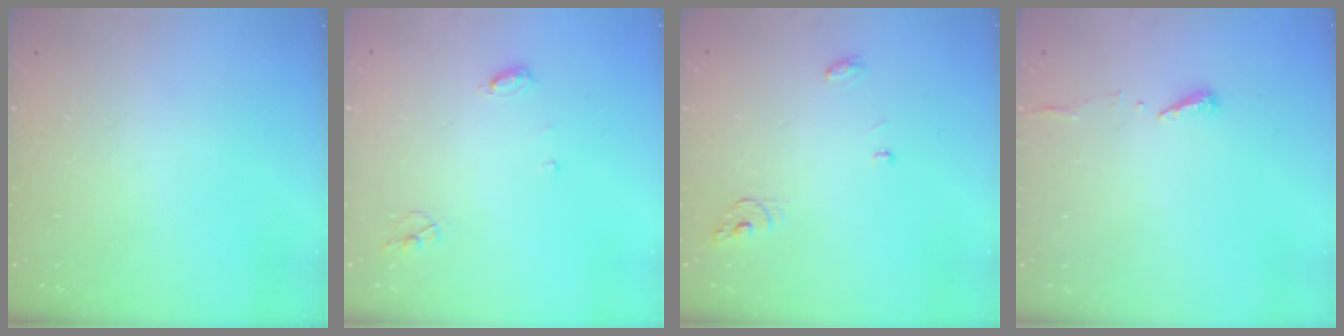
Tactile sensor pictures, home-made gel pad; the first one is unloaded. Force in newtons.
{"total": 4.7, "press": 4.6, "slide": 0.5}
{"total": 4.0, "press": 4.0, "slide": 0.4}
{"total": 6.3, "press": 6.3, "slide": 0.5}